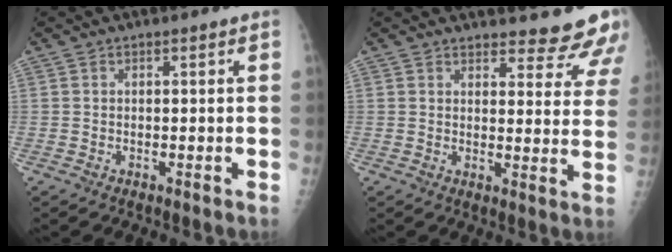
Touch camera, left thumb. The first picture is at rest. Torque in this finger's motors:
{"motor_torque": [0.32, 0.18, -0.03, -0.22, 0.06]}